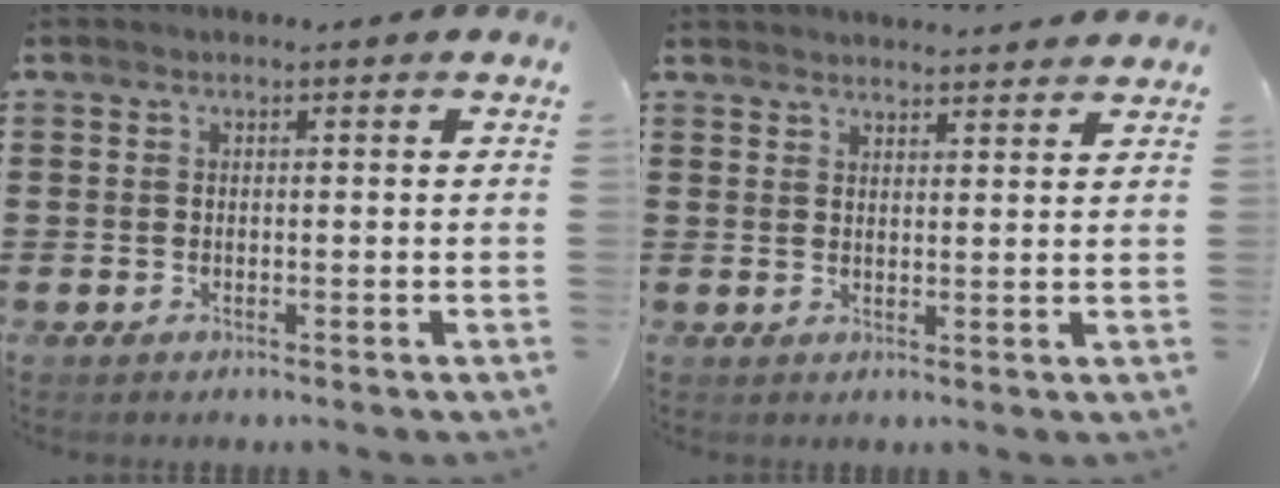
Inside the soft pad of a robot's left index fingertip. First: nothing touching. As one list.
[{"total": 2.4, "force": [2.4, -0.2, -0.2], "torque": [-0.003, -0.008, 0.047]}]